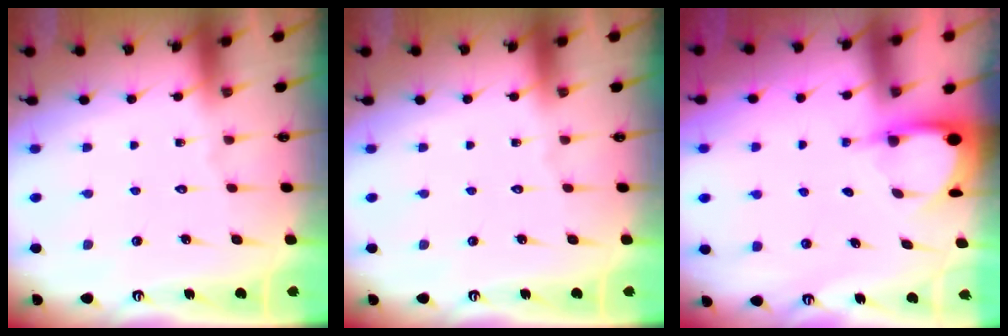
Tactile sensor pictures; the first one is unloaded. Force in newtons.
{"total": 0.0}
{"total": 3.4, "press": 3.4, "slide": 0.2}